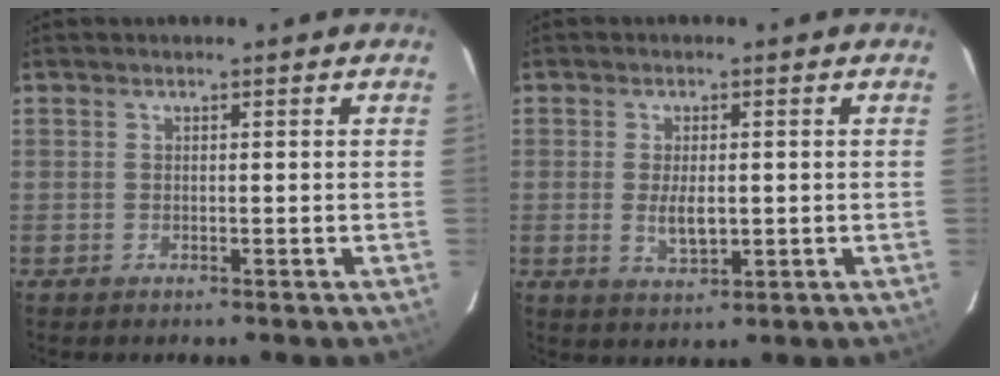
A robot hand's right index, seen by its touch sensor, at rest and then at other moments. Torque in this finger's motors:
{"motor_torque": [0.08, 0.00, 0.21, 0.03]}